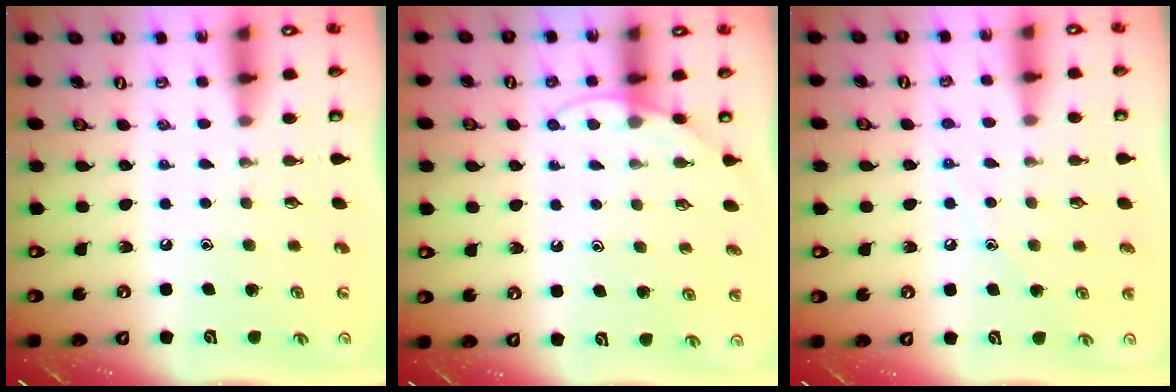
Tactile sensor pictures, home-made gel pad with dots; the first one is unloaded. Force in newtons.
{"total": 5.8, "press": 5.8, "slide": 0.4}
{"total": 5.8, "press": 5.7, "slide": 0.7}